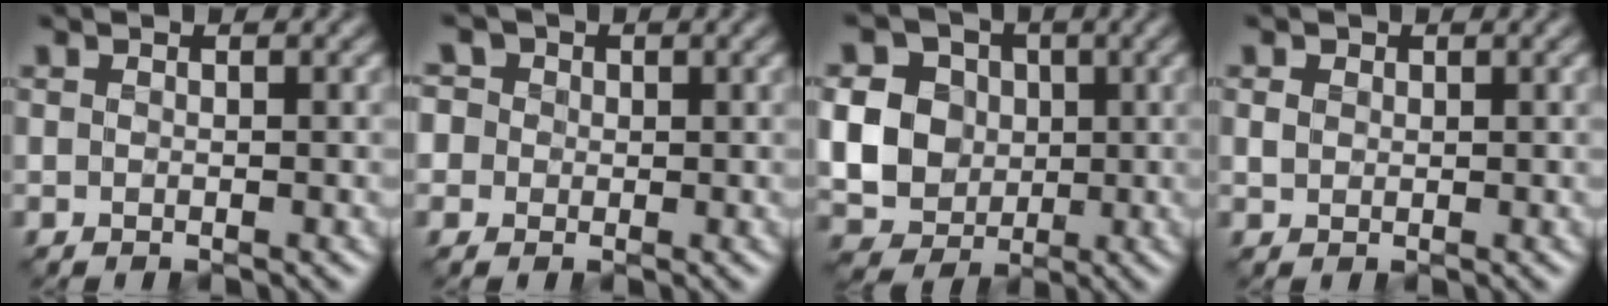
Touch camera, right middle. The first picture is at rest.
{"total": 5.3, "force": [2.1, 4.4, 2.1], "torque": [-0.048, 0.021, 0.012]}
{"total": 11.3, "force": [0.8, 10.1, 5.0], "torque": [-0.109, 0.013, -0.002]}
{"total": 1.0, "force": [0.4, 0.9, 0.2], "torque": [-0.006, -0.001, 0.007]}